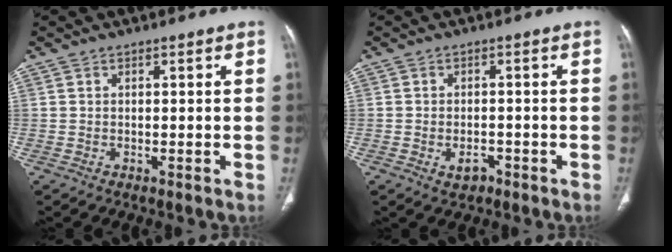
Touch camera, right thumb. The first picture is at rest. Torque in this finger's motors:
{"motor_torque": [-0.05, 0.17, -0.19, 0.01, 0.08]}